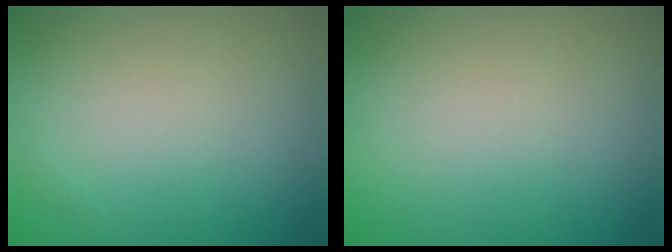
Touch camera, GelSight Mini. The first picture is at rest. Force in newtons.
{"total": 0.0}